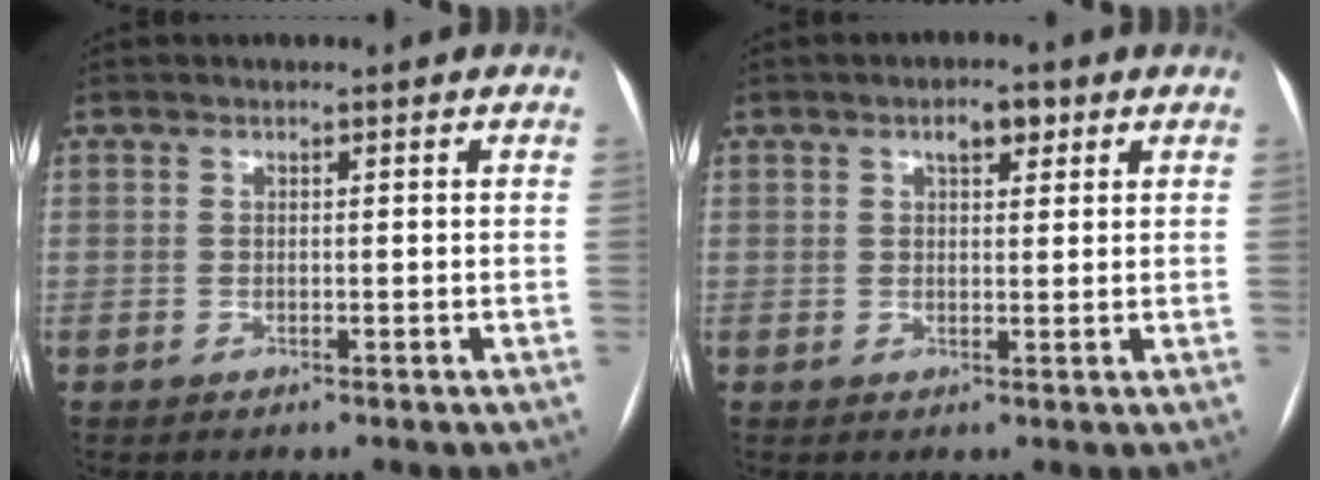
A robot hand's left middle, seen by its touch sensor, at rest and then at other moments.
{"total": 3.1, "force": [1.7, 1.4, 2.2], "torque": [-0.037, 0.009, 0.027]}